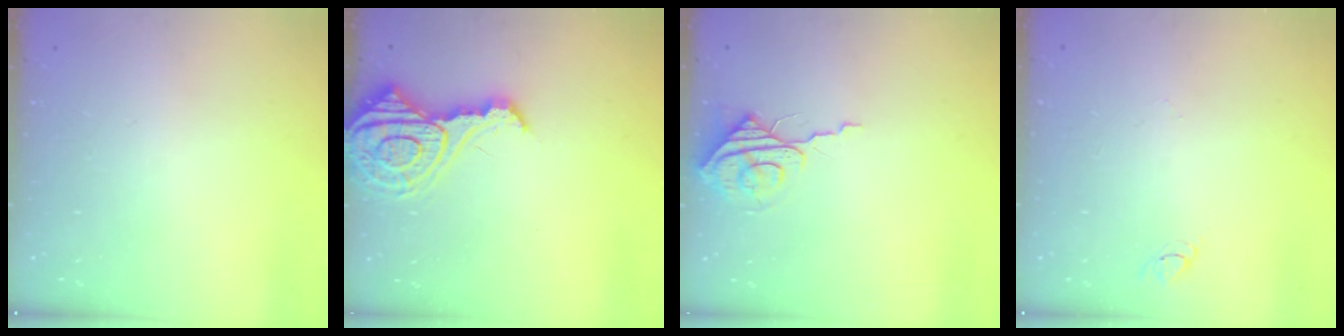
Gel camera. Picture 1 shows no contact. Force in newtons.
{"total": 13.4, "press": 13.3, "slide": 1.3}
{"total": 8.5, "press": 8.5, "slide": 0.3}
{"total": 2.9, "press": 2.8, "slide": 0.3}